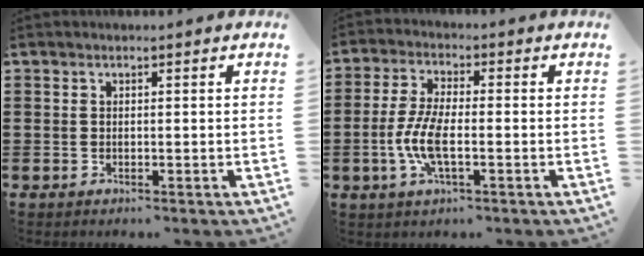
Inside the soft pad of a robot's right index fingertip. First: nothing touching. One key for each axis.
{"total": 6.9, "fx": -1.8, "fy": 2.3, "fz": 6.2, "tx": -0.141, "ty": -0.007, "tz": -0.039}